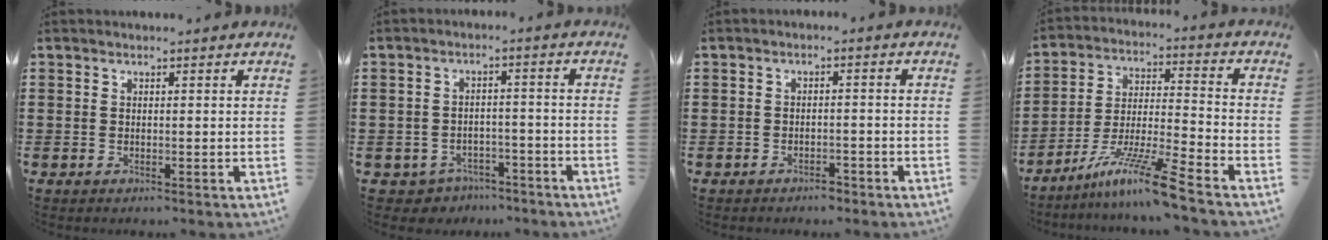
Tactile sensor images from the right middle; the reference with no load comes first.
{"total": 2.6, "force": [-2.4, 1.0, -0.2], "torque": [-0.007, 0.001, -0.055]}
{"total": 1.0, "force": [-1.0, 0.2, 0.2], "torque": [-0.009, -0.002, -0.020]}
{"total": 10.6, "force": [-8.2, -0.2, 6.6], "torque": [-0.133, -0.004, -0.164]}